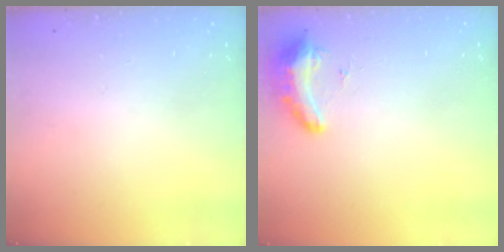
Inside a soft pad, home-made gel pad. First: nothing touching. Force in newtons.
{"total": 8.7, "press": 8.5, "slide": 1.6}